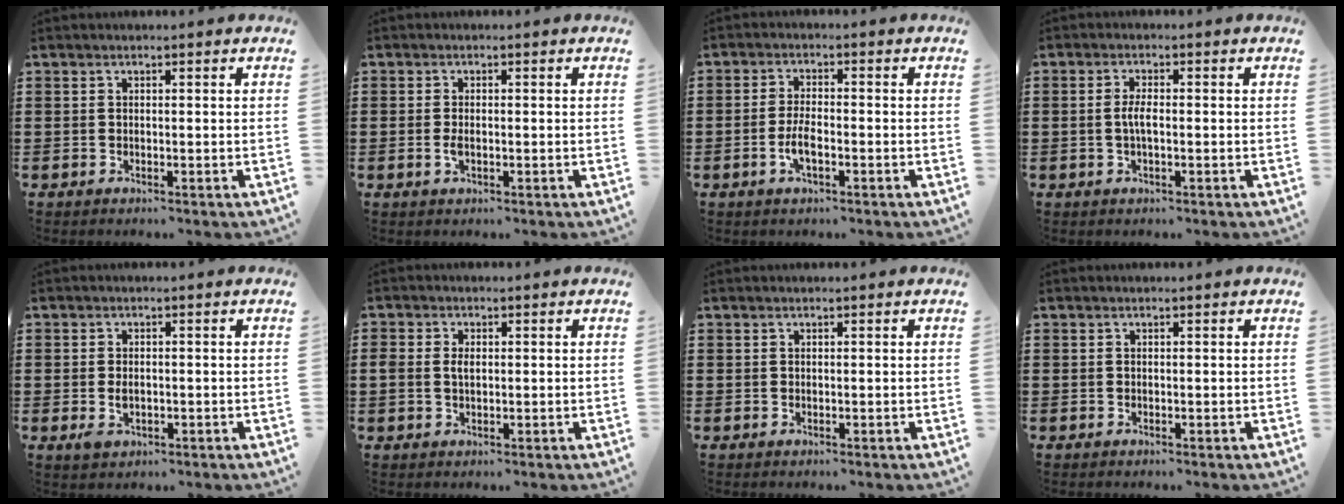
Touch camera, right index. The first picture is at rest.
{"total": 1.8, "force": [-0.3, 0.7, 1.6], "torque": [-0.037, -0.003, -0.007]}
{"total": 3.6, "force": [-1.3, 1.2, 3.1], "torque": [-0.068, -0.001, -0.028]}
{"total": 2.6, "force": [-0.3, 0.7, 2.5], "torque": [-0.054, -0.002, -0.009]}
{"total": 2.1, "force": [-0.5, 1.3, 1.6], "torque": [-0.033, 0.001, -0.010]}
{"total": 2.1, "force": [0.2, 1.4, 1.5], "torque": [-0.032, 0.008, 0.002]}
{"total": 0.0}
{"total": 0.0}